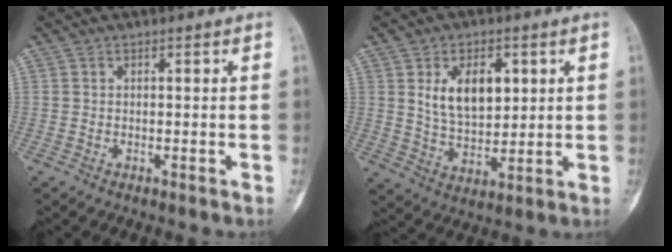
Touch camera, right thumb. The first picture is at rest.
{"total": 10.4, "force": [3.1, 6.2, 7.7], "torque": [-0.106, -0.018, 0.063]}